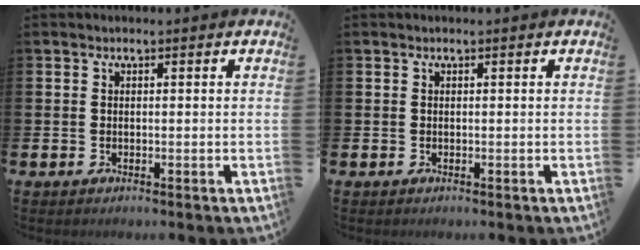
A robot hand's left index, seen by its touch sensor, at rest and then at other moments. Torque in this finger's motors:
{"motor_torque": [0.00, 0.00, -0.01, 0.00]}